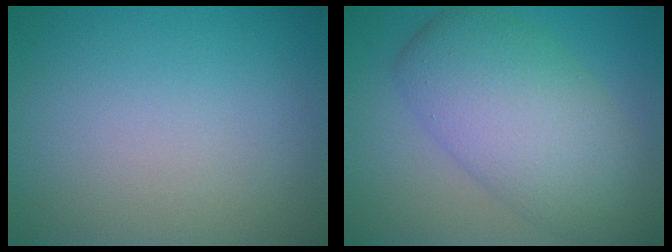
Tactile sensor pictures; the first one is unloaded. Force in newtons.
{"total": 8.6, "press": 8.5, "slide": 0.5}